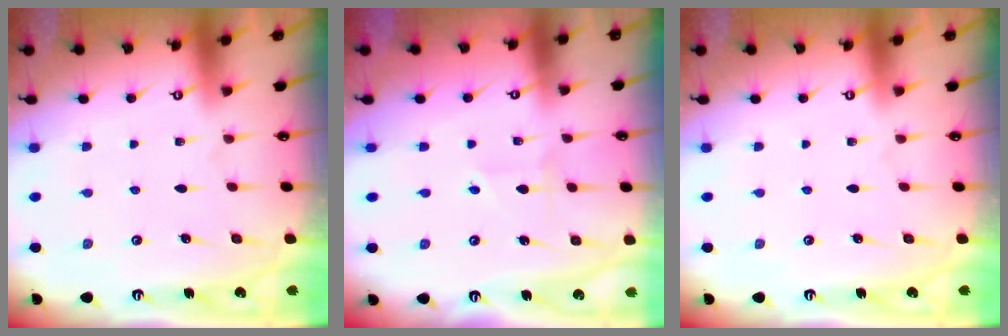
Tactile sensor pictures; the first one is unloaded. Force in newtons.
{"total": 2.7, "press": 2.5, "slide": 0.9}
{"total": 0.0}